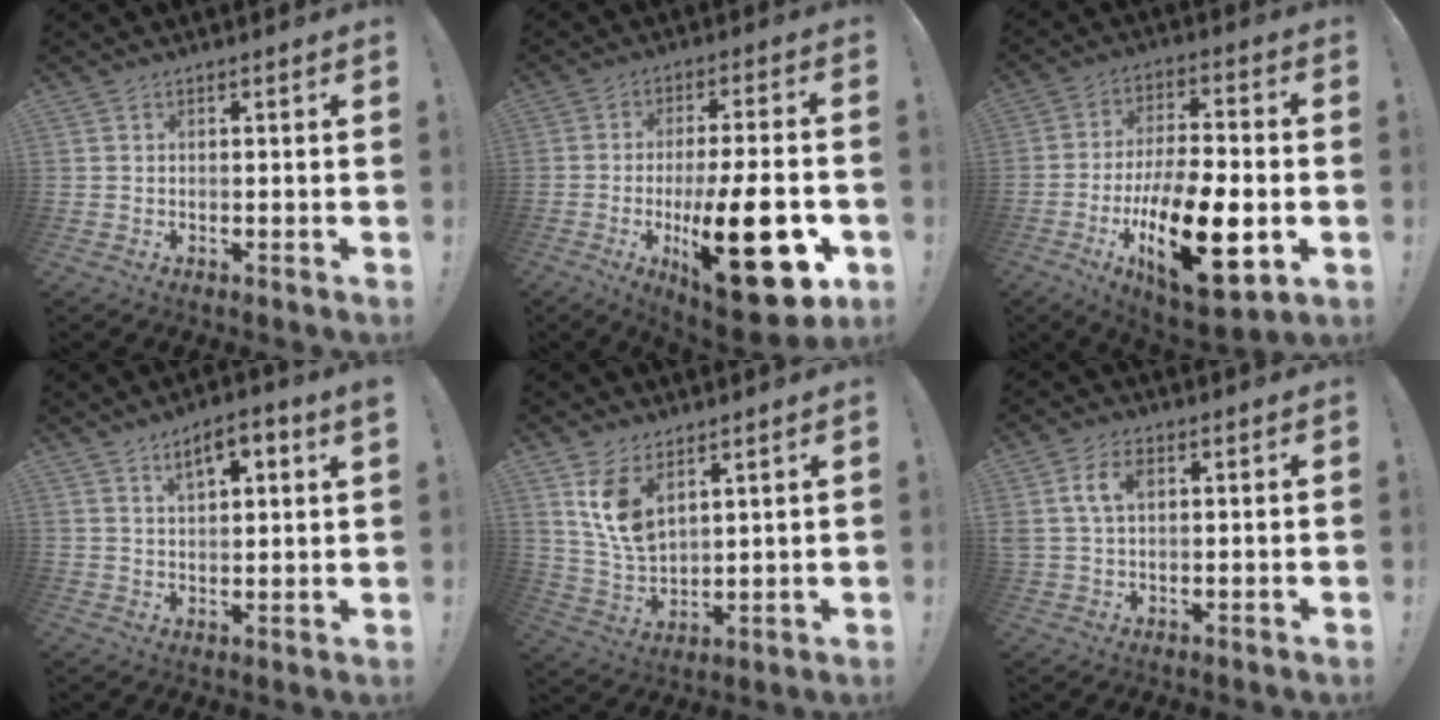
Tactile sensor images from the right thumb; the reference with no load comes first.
{"total": 25.6, "force": [-7.1, 7.8, 23.3], "torque": [-0.356, 0.032, -0.095]}
{"total": 24.4, "force": [-7.5, 10.2, 20.9], "torque": [-0.358, 0.039, -0.111]}
{"total": 7.2, "force": [4.1, 2.4, 5.4], "torque": [-0.086, -0.010, 0.067]}
{"total": 10.1, "force": [6.1, 5.7, 5.8], "torque": [-0.110, -0.033, 0.120]}
{"total": 6.6, "force": [1.8, 4.0, 4.9], "torque": [-0.101, 0.007, 0.033]}